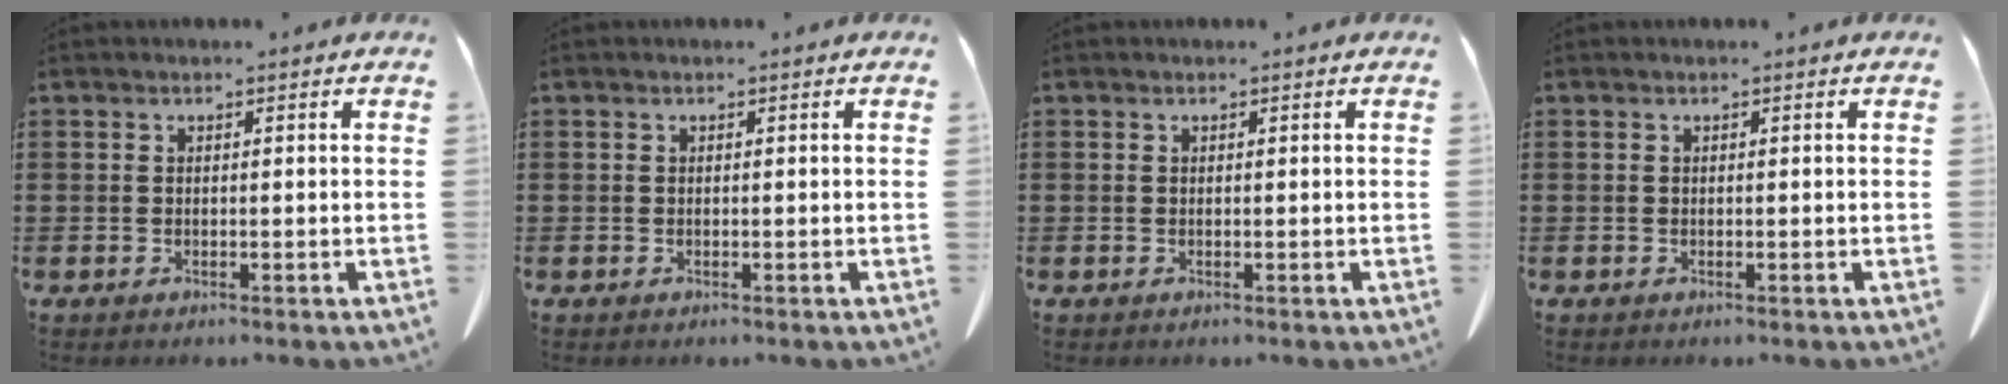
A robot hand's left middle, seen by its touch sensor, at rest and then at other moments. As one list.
[{"total": 0.0}, {"total": 0.0}, {"total": 0.0}]